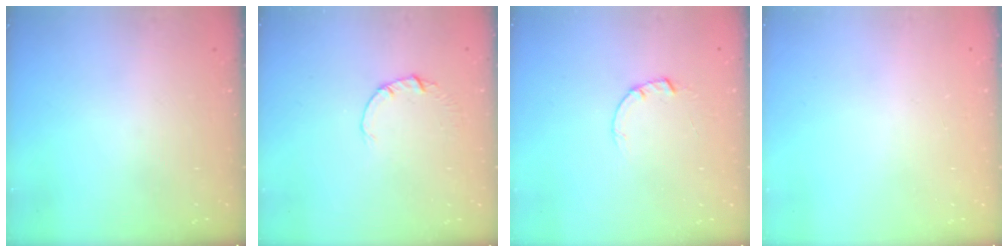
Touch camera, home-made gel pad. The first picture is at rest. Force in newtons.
{"total": 0.5, "press": 0.5, "slide": 0.1}
{"total": 1.5, "press": 1.5, "slide": 0.3}
{"total": 2.6, "press": 2.6, "slide": 0.2}